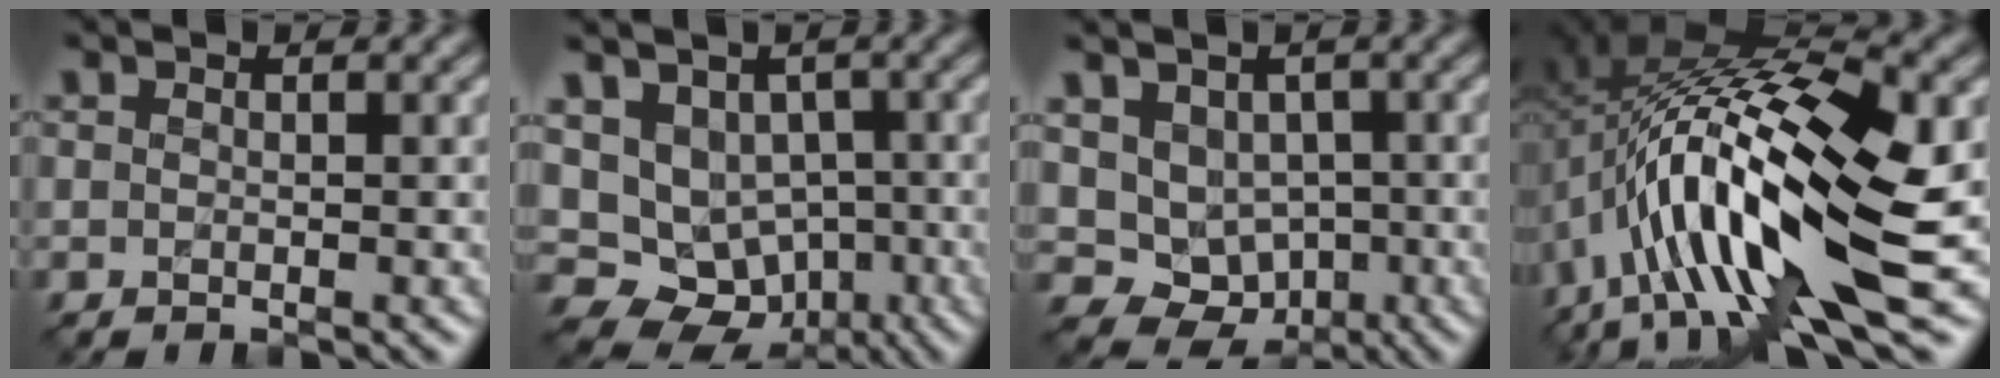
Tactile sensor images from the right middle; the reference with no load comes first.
{"total": 11.2, "force": [-2.0, 10.0, 4.5], "torque": [-0.094, -0.009, -0.030]}
{"total": 7.6, "force": [-0.2, 6.7, 3.5], "torque": [-0.062, 0.002, -0.002]}
{"total": 16.0, "force": [-2.2, 6.1, 14.6], "torque": [-0.271, 0.011, -0.040]}